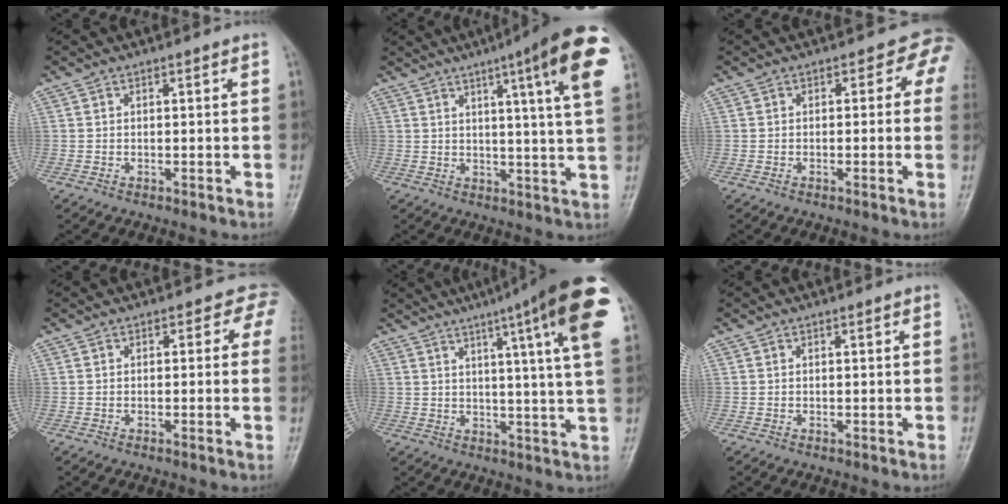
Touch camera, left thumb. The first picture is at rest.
{"total": 15.9, "force": [7.2, 1.3, 14.1], "torque": [-0.183, -0.024, 0.081]}
{"total": 3.8, "force": [0.5, 2.8, 2.5], "torque": [0.011, 0.008, -0.010]}
{"total": 2.9, "force": [0.8, 2.3, 1.5], "torque": [0.019, 0.005, -0.012]}
{"total": 19.3, "force": [9.6, 1.5, 16.7], "torque": [-0.222, -0.020, 0.109]}
{"total": 0.0}